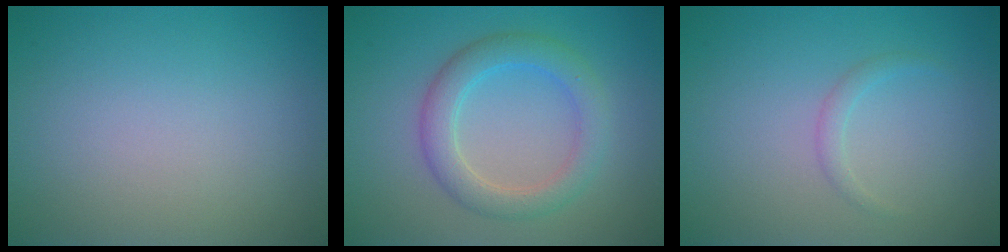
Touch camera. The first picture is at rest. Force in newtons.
{"total": 3.7, "press": 3.7, "slide": 0.2}
{"total": 0.9, "press": 0.9, "slide": 0.1}